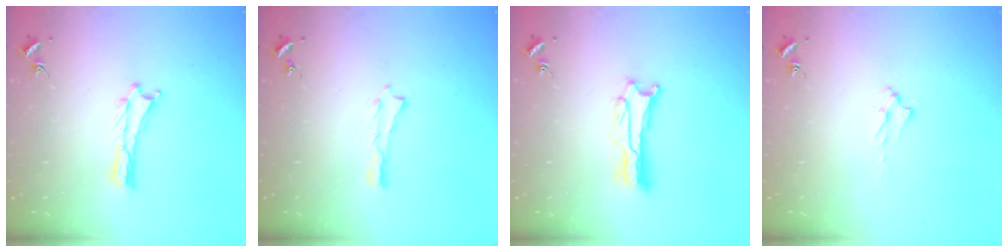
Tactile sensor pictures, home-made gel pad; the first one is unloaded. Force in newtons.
{"total": 0.0}
{"total": 1.8, "press": 1.8, "slide": 0.2}
{"total": 1.7, "press": 1.6, "slide": 0.3}